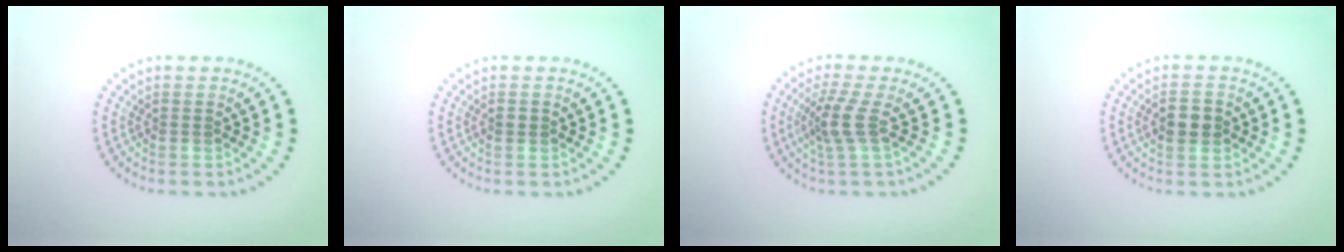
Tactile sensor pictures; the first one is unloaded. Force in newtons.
{"total": 0.7, "press": 0.7, "slide": 0.1}
{"total": 2.7, "press": 2.0, "slide": 1.7}
{"total": 2.9, "press": 2.9, "slide": 0.1}